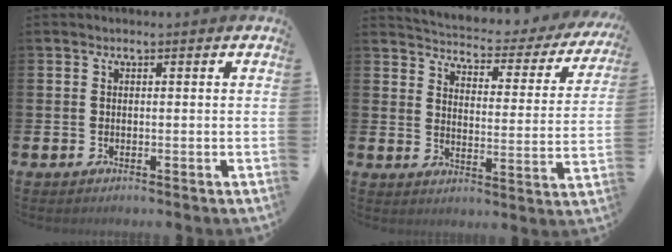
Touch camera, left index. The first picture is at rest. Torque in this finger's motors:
{"motor_torque": [0.96, -1.18, 0.10, 0.00]}